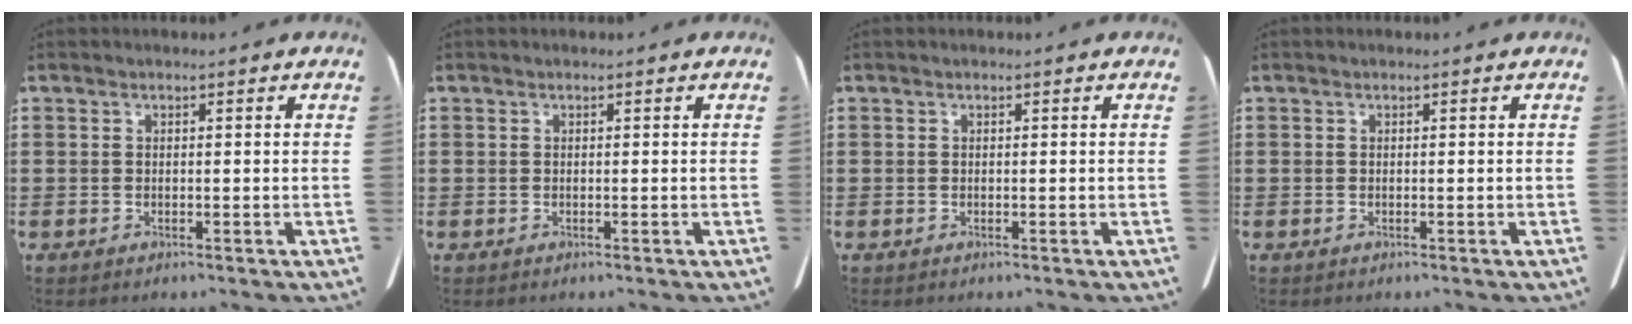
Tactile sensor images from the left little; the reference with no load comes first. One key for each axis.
{"total": 0.0}
{"total": 0.0}
{"total": 0.0}